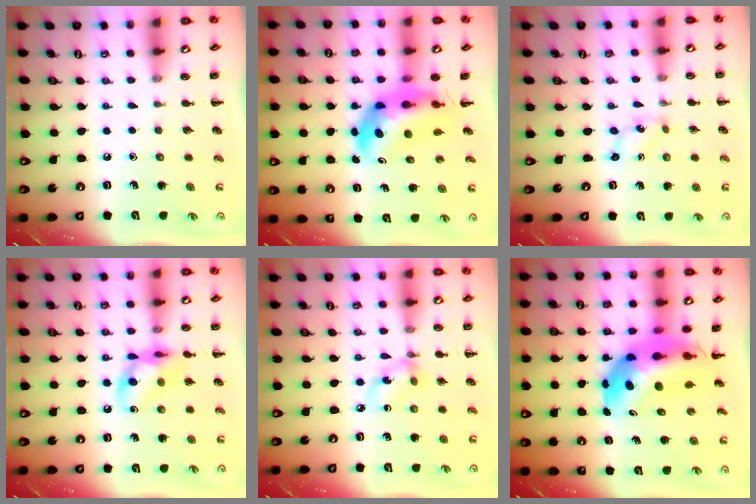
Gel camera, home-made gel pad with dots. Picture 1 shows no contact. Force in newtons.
{"total": 7.7, "press": 7.4, "slide": 2.0}
{"total": 1.0, "press": 0.9, "slide": 0.3}
{"total": 12.3, "press": 12.2, "slide": 1.3}
{"total": 6.1, "press": 6.0, "slide": 0.8}
{"total": 11.6, "press": 10.9, "slide": 3.9}